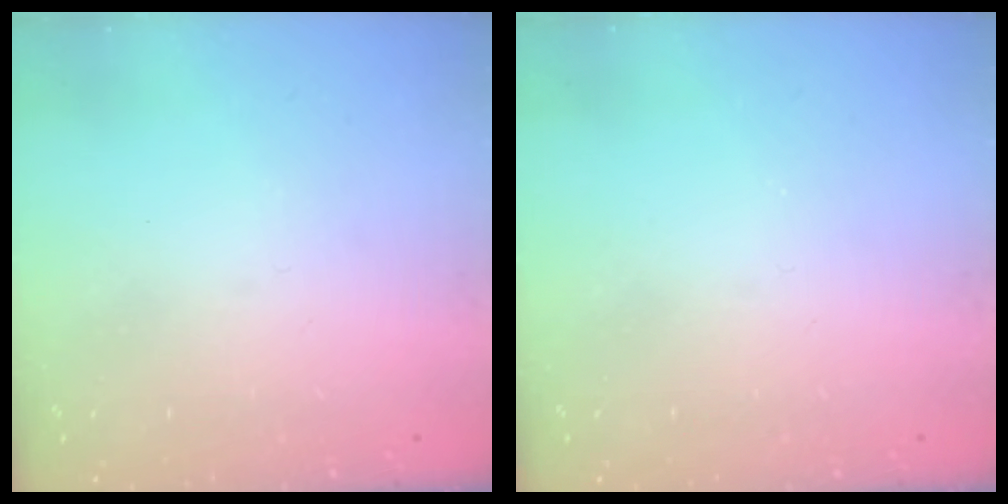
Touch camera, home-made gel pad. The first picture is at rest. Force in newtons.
{"total": 2.2, "press": 2.1, "slide": 0.4}